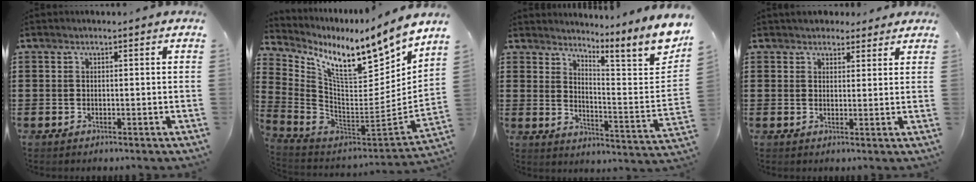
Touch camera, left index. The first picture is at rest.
{"total": 12.0, "force": [8.6, 2.7, 7.9], "torque": [-0.154, -0.074, 0.140]}
{"total": 6.6, "force": [4.9, -0.3, 4.5], "torque": [-0.072, -0.062, 0.072]}
{"total": 2.9, "force": [2.4, 1.5, 0.2], "torque": [-0.005, 0.001, 0.044]}